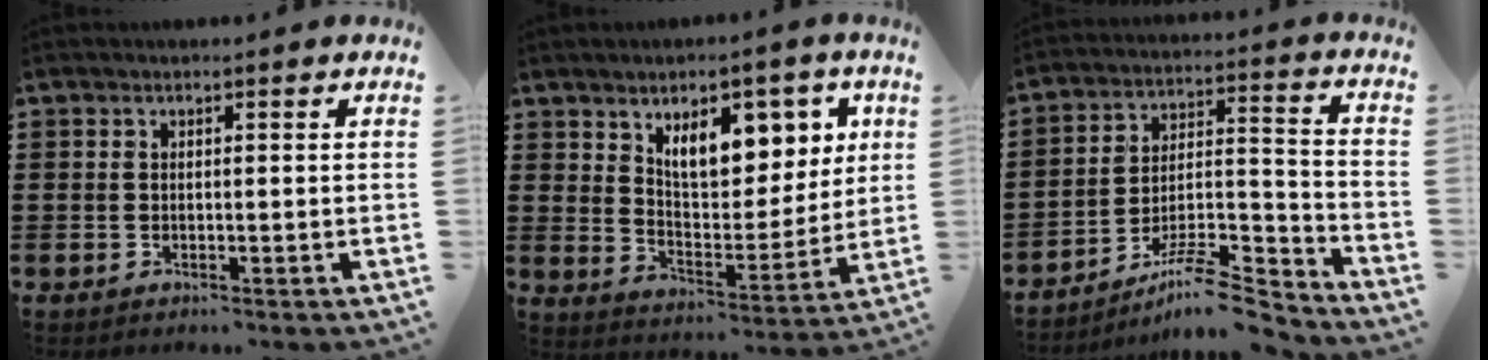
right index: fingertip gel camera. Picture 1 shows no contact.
{"total": 10.1, "force": [5.6, 5.1, 6.7], "torque": [-0.113, -0.012, 0.095]}
{"total": 9.8, "force": [-8.3, 1.6, 4.8], "torque": [-0.068, 0.021, -0.155]}